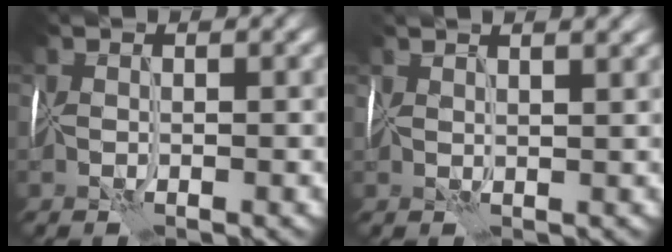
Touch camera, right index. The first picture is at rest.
{"total": 4.6, "force": [3.3, 1.7, 2.8], "torque": [-0.028, 0.030, 0.038]}